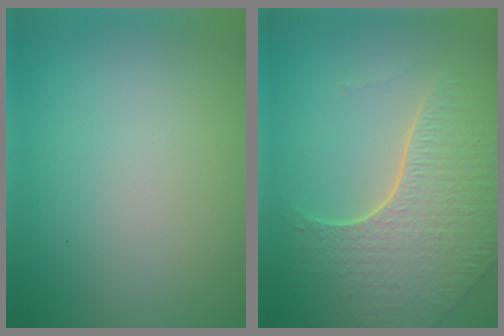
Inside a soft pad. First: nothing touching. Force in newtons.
{"total": 7.9, "press": 5.5, "slide": 5.6}